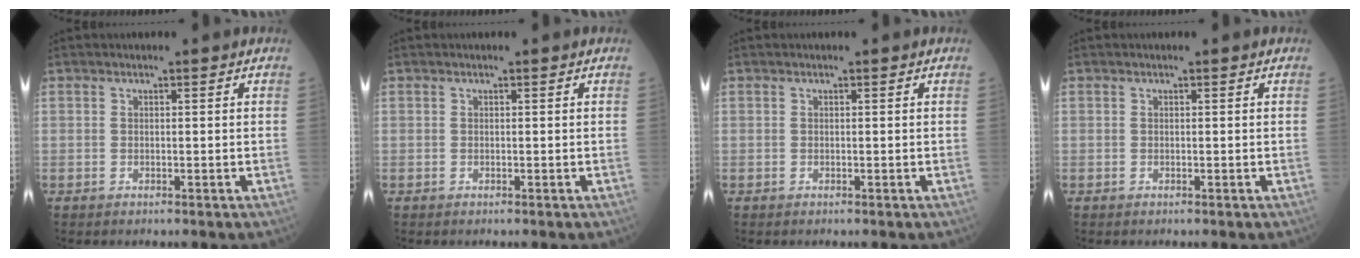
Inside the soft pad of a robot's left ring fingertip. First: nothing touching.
{"total": 0.0}
{"total": 0.0}
{"total": 0.0}